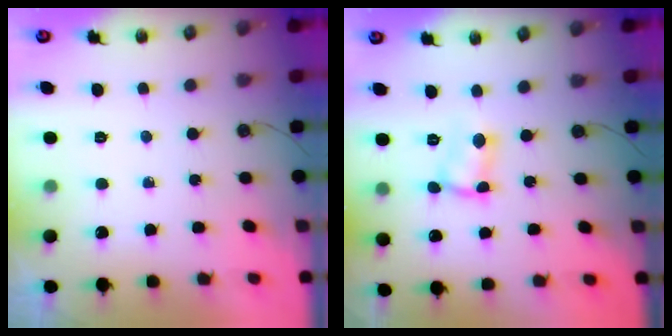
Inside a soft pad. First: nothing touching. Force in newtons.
{"total": 2.7, "press": 2.7, "slide": 0.1}